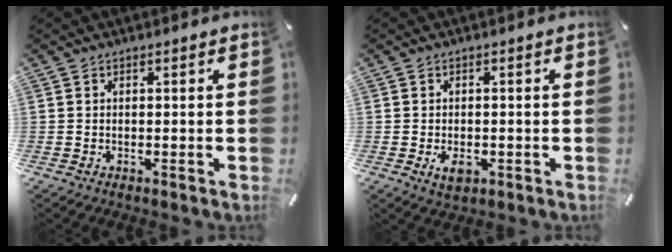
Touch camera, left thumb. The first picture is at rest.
{"total": 3.6, "force": [-1.1, 2.4, 2.5], "torque": [-0.048, -0.002, -0.021]}